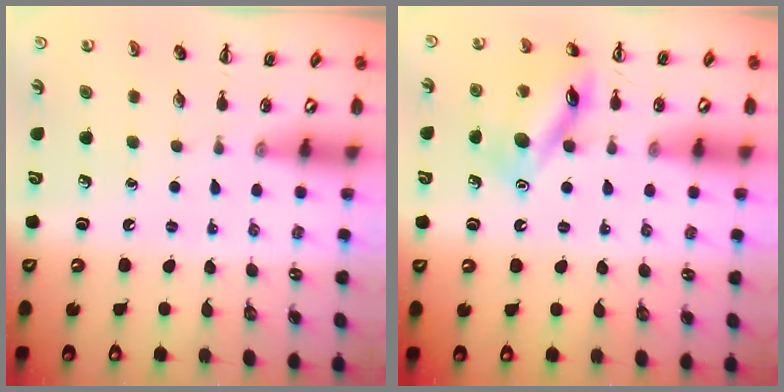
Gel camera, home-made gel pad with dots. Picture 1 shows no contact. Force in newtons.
{"total": 14.1, "press": 14.0, "slide": 1.1}